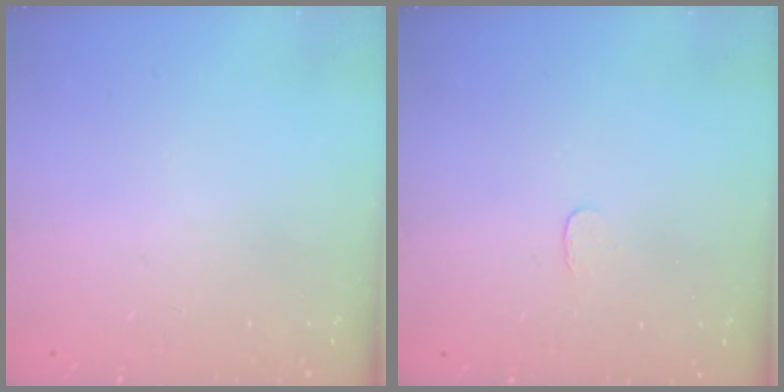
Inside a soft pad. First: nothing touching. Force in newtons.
{"total": 2.6, "press": 2.6, "slide": 0.2}